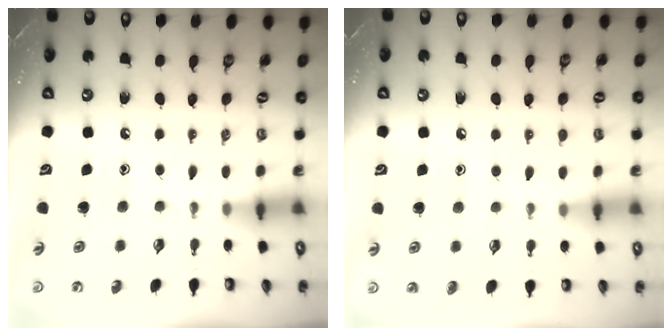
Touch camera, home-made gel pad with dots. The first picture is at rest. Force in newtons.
{"total": 5.5, "press": 5.4, "slide": 0.7}